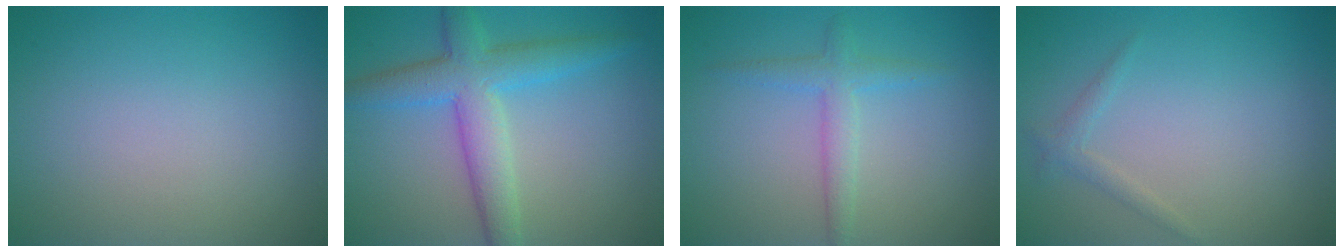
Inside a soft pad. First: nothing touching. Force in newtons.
{"total": 5.6, "press": 5.6, "slide": 0.1}
{"total": 2.3, "press": 2.3, "slide": 0.1}
{"total": 1.1, "press": 1.1, "slide": 0.1}